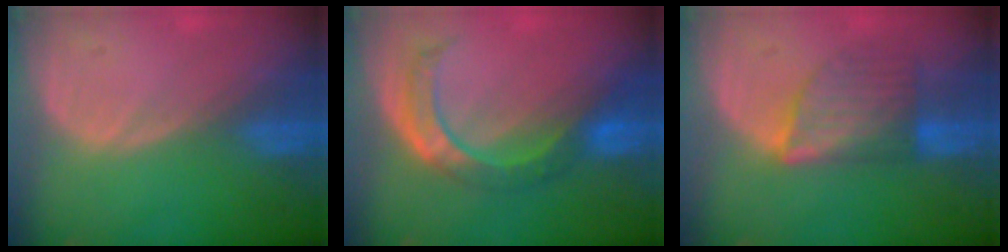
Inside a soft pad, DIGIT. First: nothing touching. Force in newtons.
{"total": 6.8, "press": 6.6, "slide": 1.7}
{"total": 6.5, "press": 6.5, "slide": 0.9}